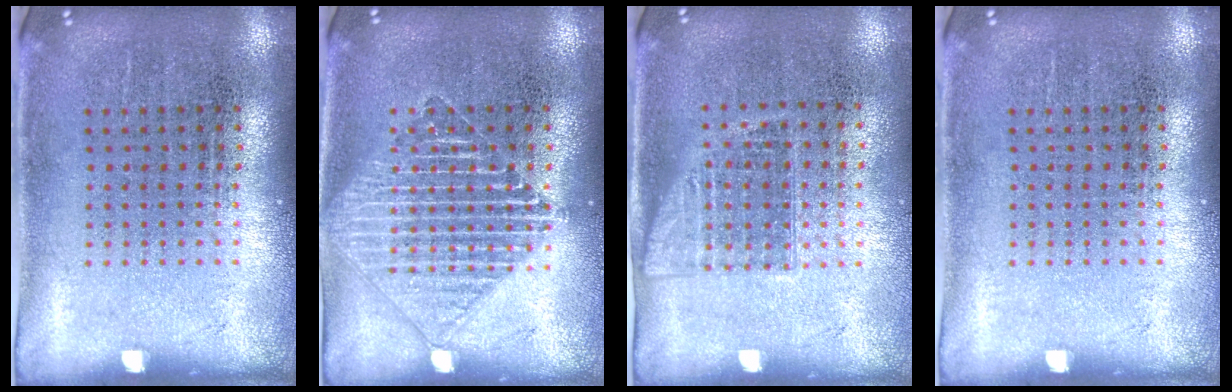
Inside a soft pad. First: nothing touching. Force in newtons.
{"total": 3.0, "press": 3.0, "slide": 0.4}
{"total": 1.0, "press": 0.9, "slide": 0.4}
{"total": 0.0}